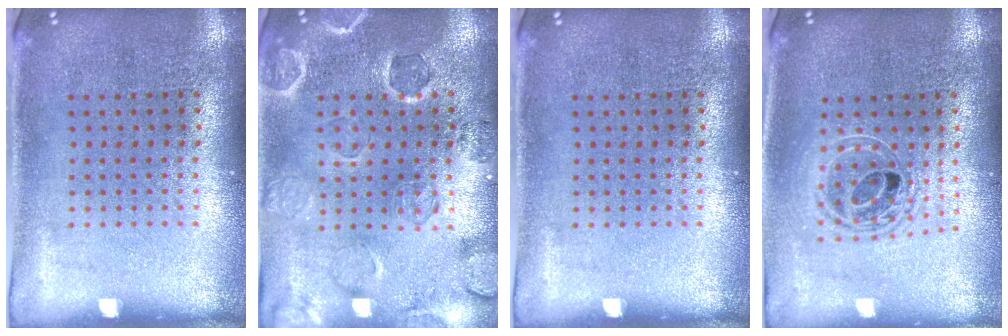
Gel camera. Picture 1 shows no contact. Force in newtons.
{"total": 0.6, "press": 0.5, "slide": 0.3}
{"total": 0.0}
{"total": 1.6, "press": 1.4, "slide": 0.8}